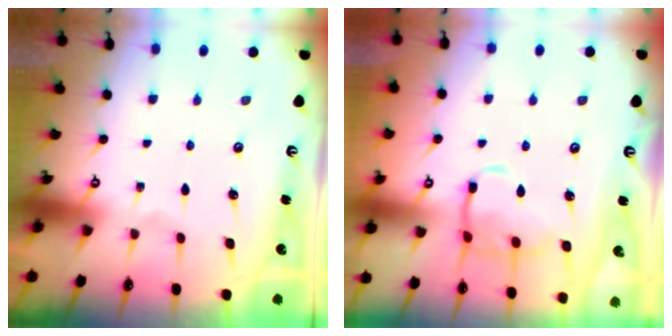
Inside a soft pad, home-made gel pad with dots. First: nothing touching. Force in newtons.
{"total": 11.1, "press": 11.0, "slide": 0.8}